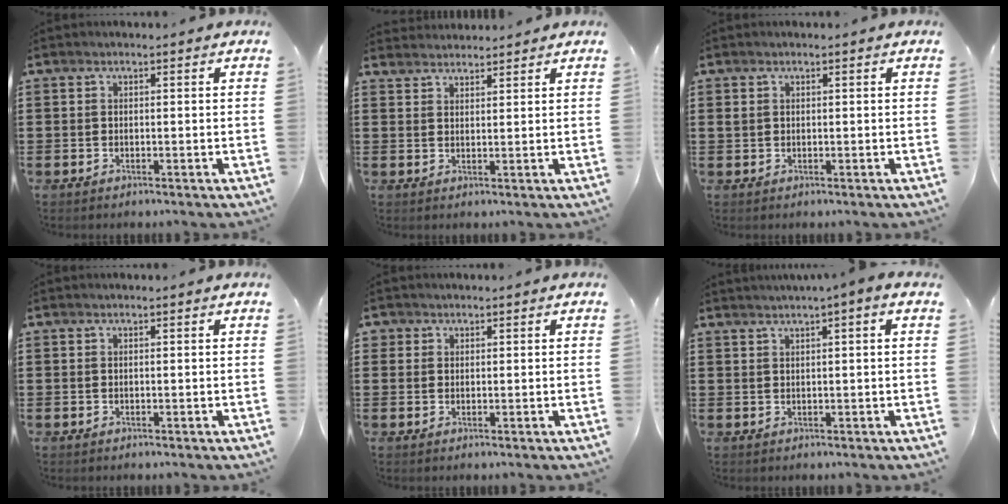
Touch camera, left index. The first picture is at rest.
{"total": 2.3, "force": [2.2, 0.4, -0.3], "torque": [-0.001, -0.002, 0.045]}
{"total": 0.9, "force": [0.3, 0.7, 0.5], "torque": [-0.011, 0.006, 0.005]}
{"total": 0.0}
{"total": 1.3, "force": [0.8, 1.0, 0.2], "torque": [-0.007, 0.005, 0.015]}
{"total": 1.5, "force": [0.8, -0.4, 1.2], "torque": [-0.021, -0.003, 0.014]}